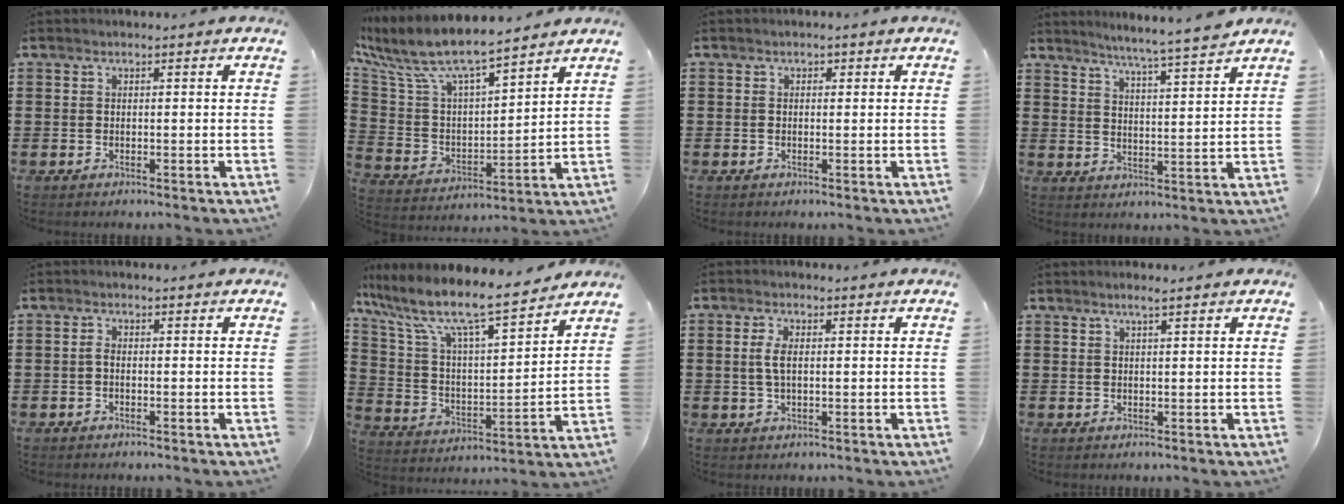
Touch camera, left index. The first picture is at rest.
{"total": 8.5, "force": [7.3, 1.8, 4.0], "torque": [-0.113, -0.045, 0.122]}
{"total": 0.8, "force": [-0.1, 0.7, 0.2], "torque": [-0.006, 0.003, -0.002]}
{"total": 4.9, "force": [4.5, -1.3, 1.6], "torque": [-0.048, -0.031, 0.075]}
{"total": 1.0, "force": [-0.4, 0.4, 0.9], "torque": [-0.019, -0.001, -0.007]}
{"total": 9.5, "force": [7.8, 1.5, 5.2], "torque": [-0.136, -0.054, 0.128]}
{"total": 3.4, "force": [0.4, 1.4, 3.1], "torque": [-0.078, -0.001, 0.001]}
{"total": 1.5, "force": [1.1, -0.1, 1.0], "torque": [-0.020, 0.000, 0.020]}